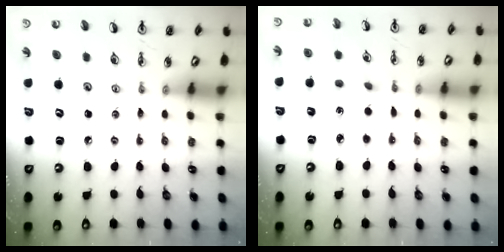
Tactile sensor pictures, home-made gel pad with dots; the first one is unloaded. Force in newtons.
{"total": 2.7, "press": 2.6, "slide": 0.3}